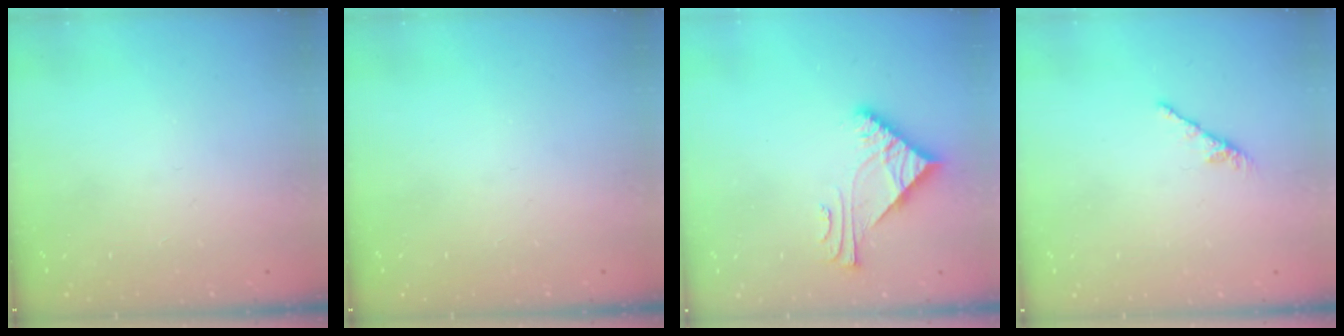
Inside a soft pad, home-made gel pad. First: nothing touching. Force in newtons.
{"total": 0.0}
{"total": 5.8, "press": 5.7, "slide": 0.6}
{"total": 0.0}